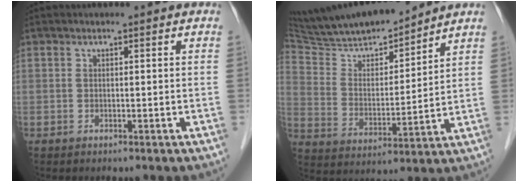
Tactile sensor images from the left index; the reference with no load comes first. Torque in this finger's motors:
{"motor_torque": [-0.57, -0.96, 0.16, 0.04]}